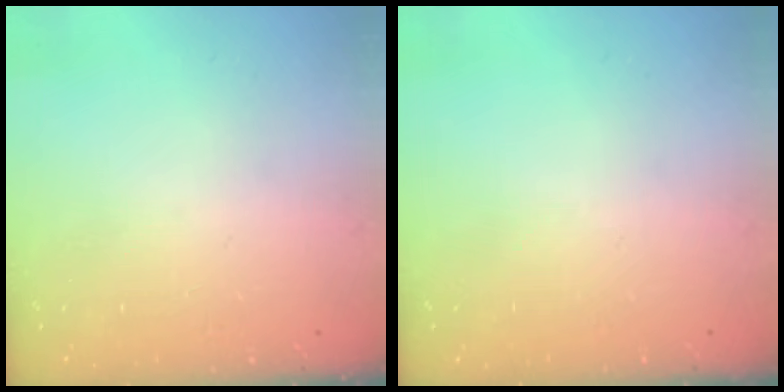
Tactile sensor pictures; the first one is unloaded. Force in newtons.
{"total": 0.0}